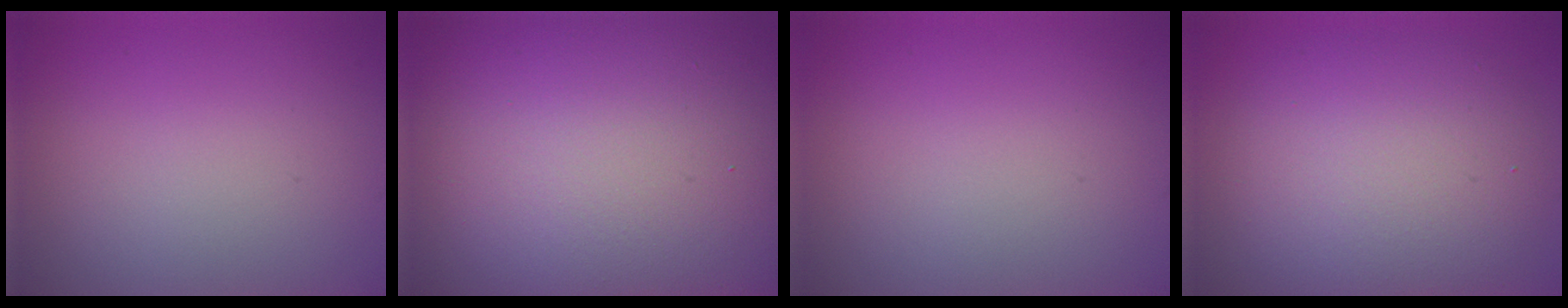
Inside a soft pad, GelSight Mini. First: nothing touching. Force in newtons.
{"total": 24.9, "press": 24.9, "slide": 0.8}
{"total": 0.0}
{"total": 9.1, "press": 9.1, "slide": 0.3}